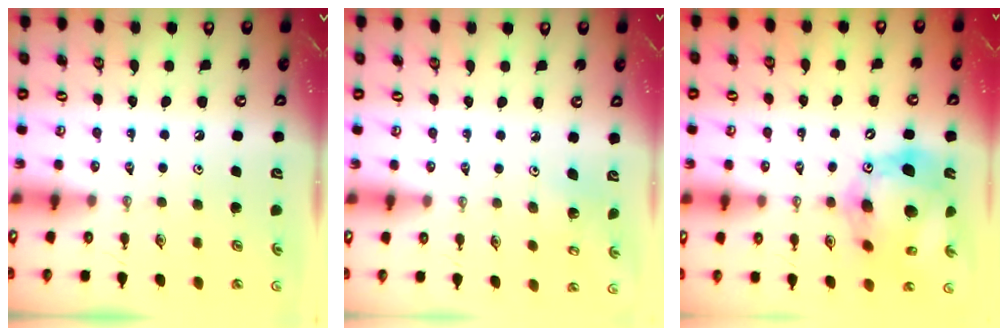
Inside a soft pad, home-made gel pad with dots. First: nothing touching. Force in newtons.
{"total": 4.0, "press": 4.0, "slide": 0.3}
{"total": 19.4, "press": 19.2, "slide": 2.9}